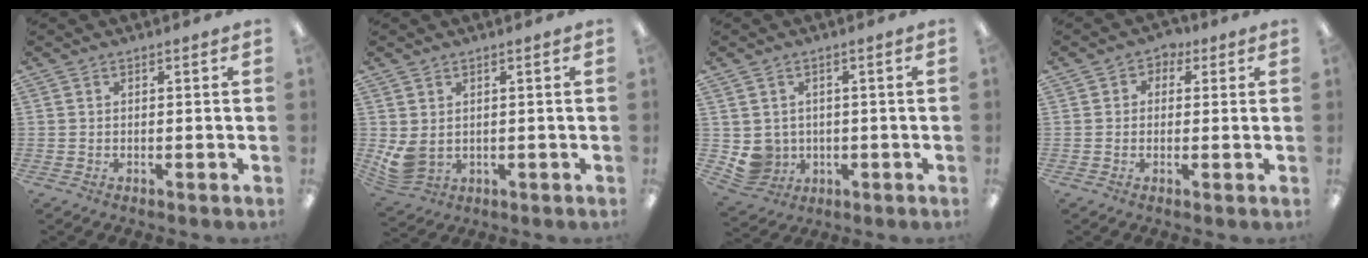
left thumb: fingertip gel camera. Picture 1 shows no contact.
{"total": 4.8, "force": [1.0, 3.4, 3.2], "torque": [-0.080, -0.005, 0.020]}
{"total": 5.2, "force": [0.4, 5.0, 1.2], "torque": [-0.049, -0.001, 0.015]}
{"total": 2.9, "force": [0.3, 2.7, 1.0], "torque": [-0.016, 0.009, 0.002]}